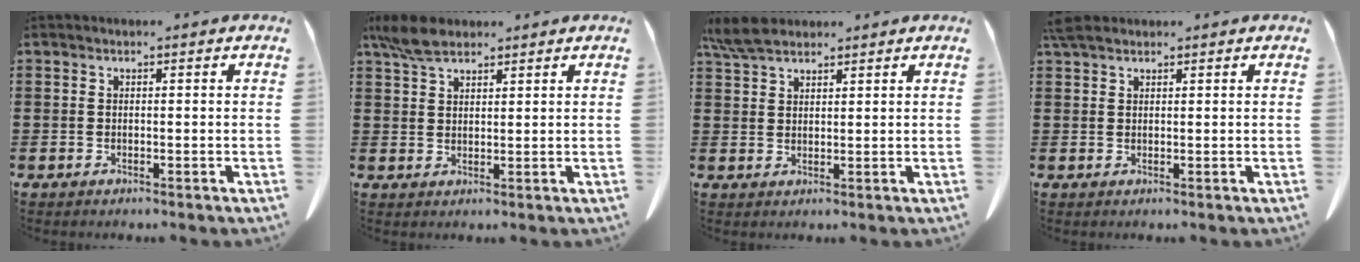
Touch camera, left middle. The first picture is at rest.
{"total": 5.1, "force": [3.9, 2.0, 2.6], "torque": [-0.062, 0.002, 0.075]}
{"total": 4.8, "force": [4.0, 1.3, 2.3], "torque": [-0.056, -0.002, 0.079]}
{"total": 2.2, "force": [1.9, 0.6, 0.9], "torque": [-0.024, 0.002, 0.038]}